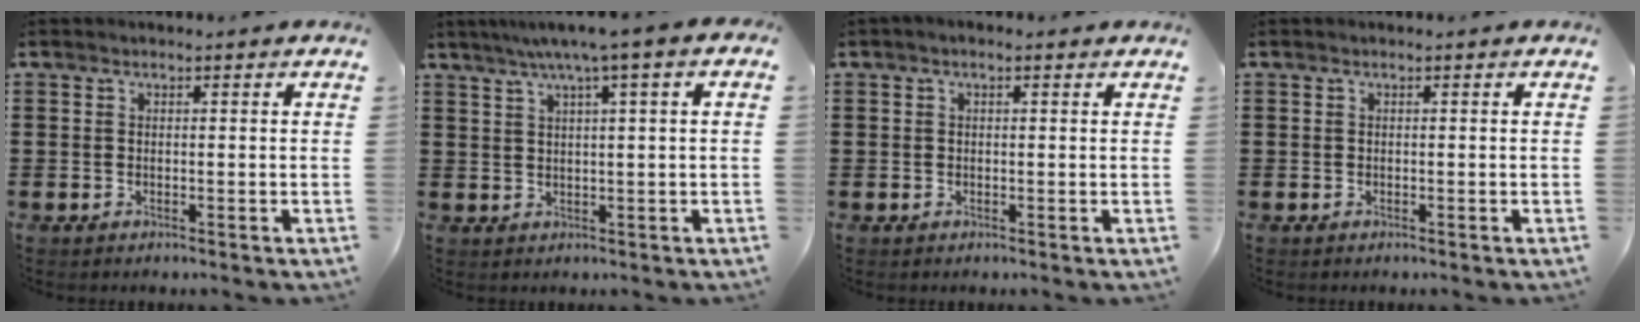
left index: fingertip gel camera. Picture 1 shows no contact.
{"total": 4.0, "force": [1.8, 0.0, 3.5], "torque": [-0.070, 0.001, 0.028]}
{"total": 0.7, "force": [0.2, 0.2, 0.6], "torque": [-0.011, 0.004, 0.004]}
{"total": 0.0}